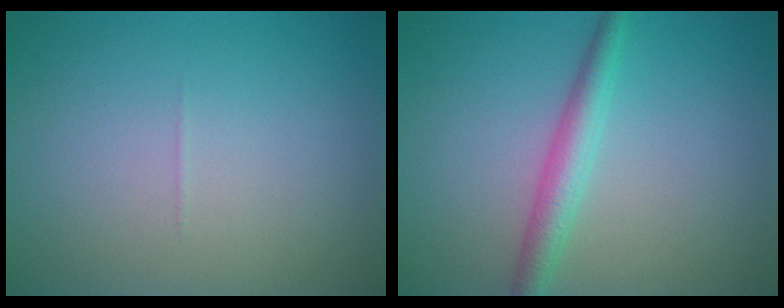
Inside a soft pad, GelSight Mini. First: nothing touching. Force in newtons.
{"total": 2.9, "press": 2.9, "slide": 0.1}